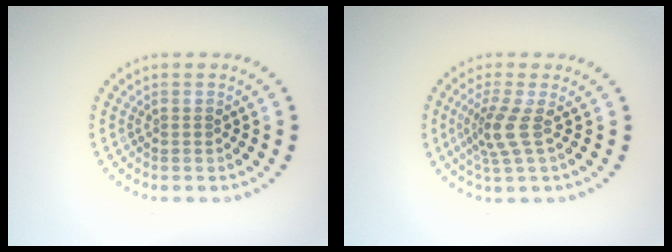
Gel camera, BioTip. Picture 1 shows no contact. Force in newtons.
{"total": 2.7, "press": 1.9, "slide": 2.0}